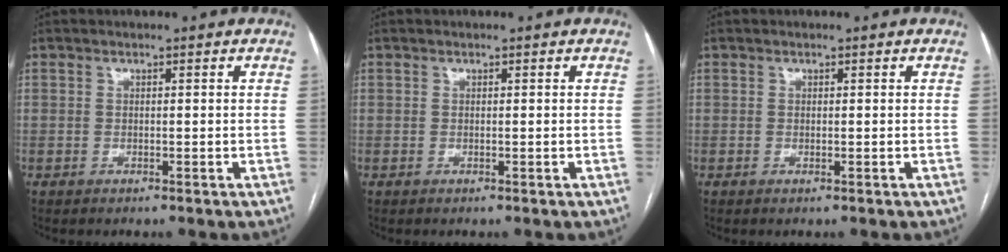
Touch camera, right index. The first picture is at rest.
{"total": 0.0}
{"total": 0.0}